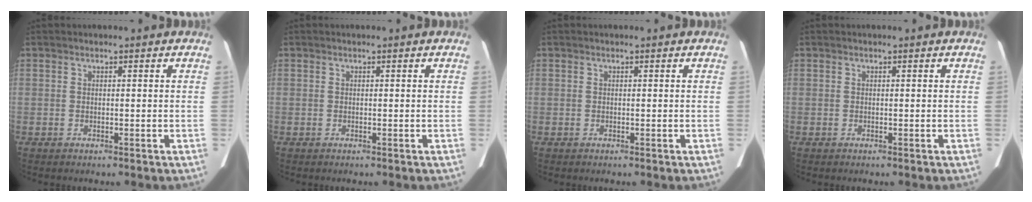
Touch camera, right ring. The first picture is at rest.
{"total": 0.0}
{"total": 0.0}
{"total": 0.0}